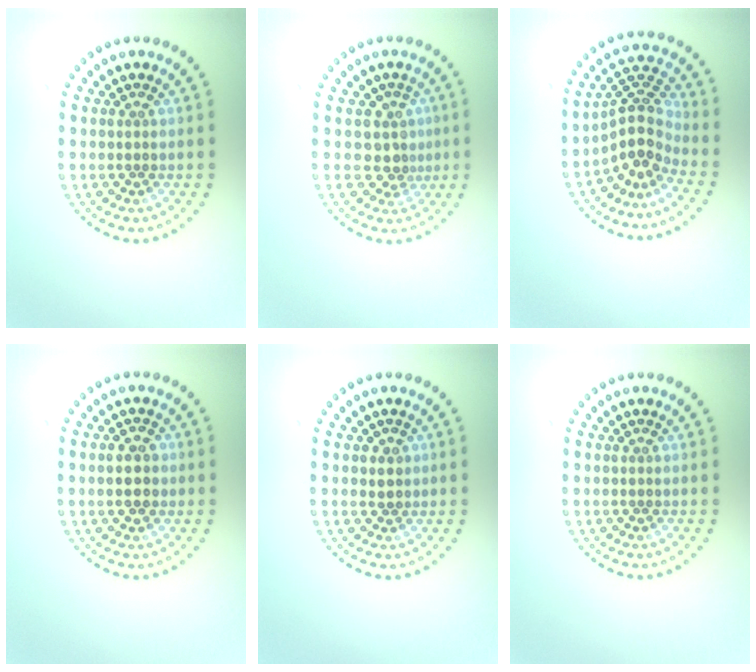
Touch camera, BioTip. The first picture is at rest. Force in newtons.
{"total": 2.5, "press": 1.9, "slide": 1.7}
{"total": 4.0, "press": 2.8, "slide": 2.9}
{"total": 2.5, "press": 2.4, "slide": 0.2}
{"total": 0.7, "press": 0.7, "slide": 0.3}
{"total": 0.0}